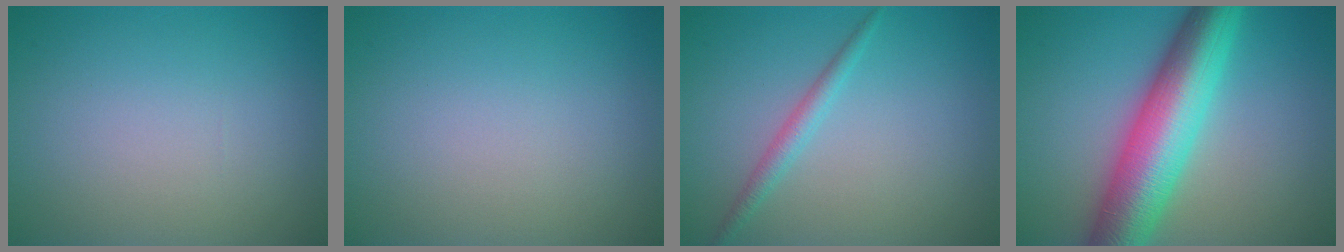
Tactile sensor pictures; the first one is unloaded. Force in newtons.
{"total": 0.0}
{"total": 1.7, "press": 1.7, "slide": 0.1}
{"total": 10.1, "press": 10.1, "slide": 0.2}